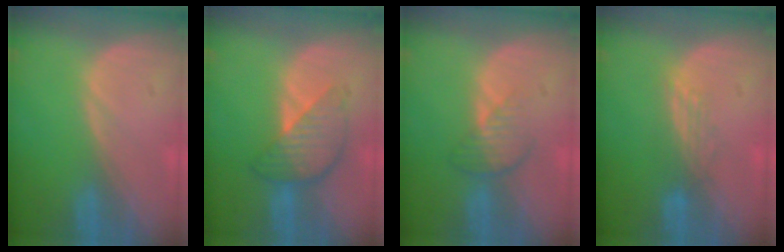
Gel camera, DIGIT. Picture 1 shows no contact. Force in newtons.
{"total": 5.9, "press": 5.9, "slide": 0.3}
{"total": 3.7, "press": 3.2, "slide": 1.9}
{"total": 2.9, "press": 2.4, "slide": 1.6}